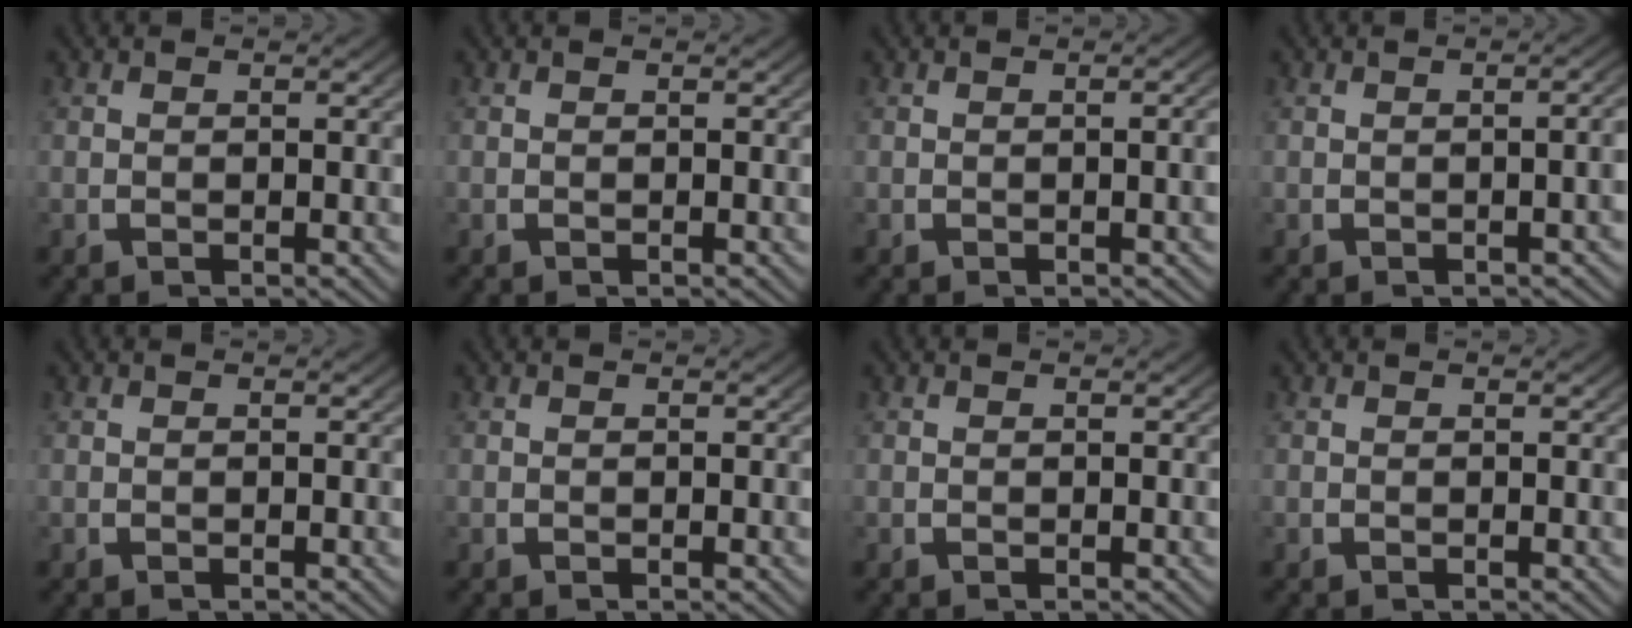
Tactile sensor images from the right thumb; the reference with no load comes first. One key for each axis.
{"total": 0.0}
{"total": 1.2, "fx": -0.2, "fy": 0.1, "fz": 1.2, "tx": -0.016, "ty": 0.004, "tz": -0.002}
{"total": 1.7, "fx": -0.6, "fy": 0.2, "fz": 1.5, "tx": -0.019, "ty": 0.005, "tz": -0.008}
{"total": 0.0}
{"total": 0.0}
{"total": 0.0}
{"total": 0.0}